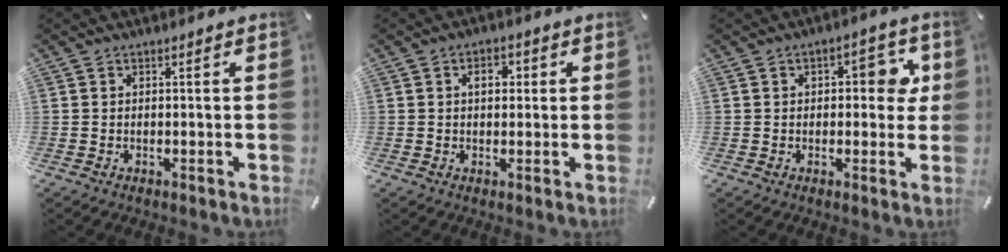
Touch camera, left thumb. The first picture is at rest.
{"total": 4.1, "force": [0.7, 2.6, 3.0], "torque": [-0.030, -0.002, 0.002]}
{"total": 7.6, "force": [1.5, 4.0, 6.3], "torque": [-0.074, -0.003, 0.014]}